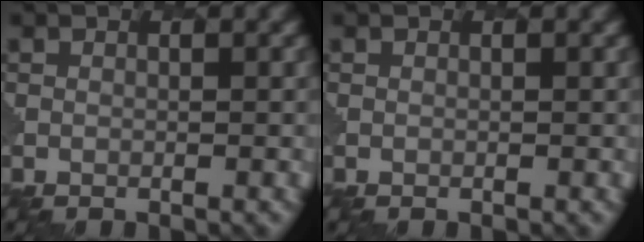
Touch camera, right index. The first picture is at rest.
{"total": 0.0}